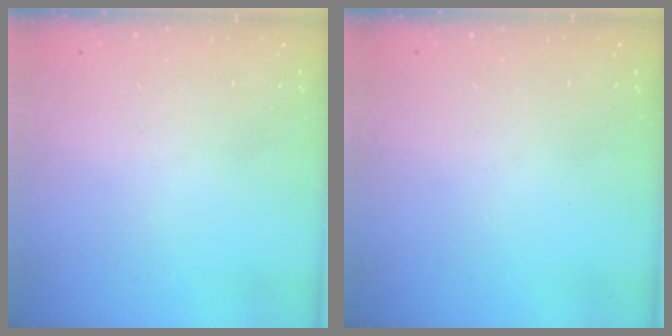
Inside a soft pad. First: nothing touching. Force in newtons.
{"total": 0.0}